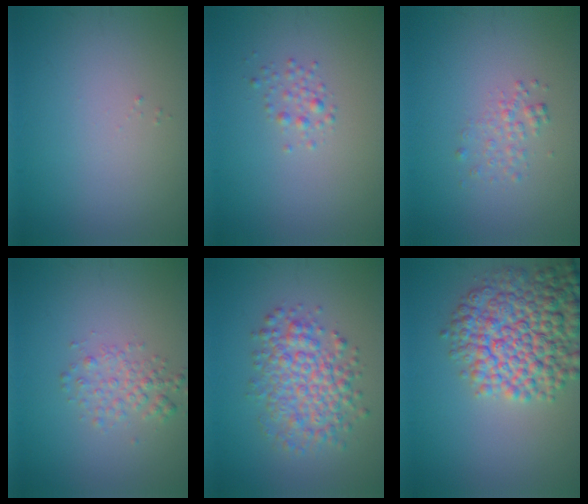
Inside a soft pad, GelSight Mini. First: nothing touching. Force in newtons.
{"total": 1.2, "press": 1.2, "slide": 0.1}
{"total": 1.4, "press": 1.4, "slide": 0.1}
{"total": 2.2, "press": 2.2, "slide": 0.1}
{"total": 5.2, "press": 5.2, "slide": 0.1}
{"total": 9.2, "press": 9.2, "slide": 0.3}